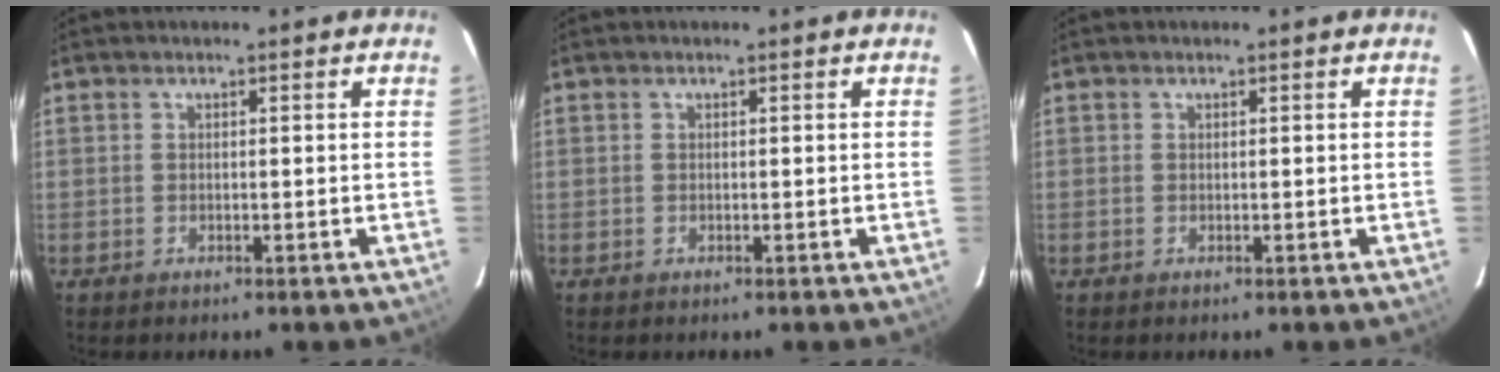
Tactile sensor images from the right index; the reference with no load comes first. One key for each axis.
{"total": 0.0}
{"total": 0.0}